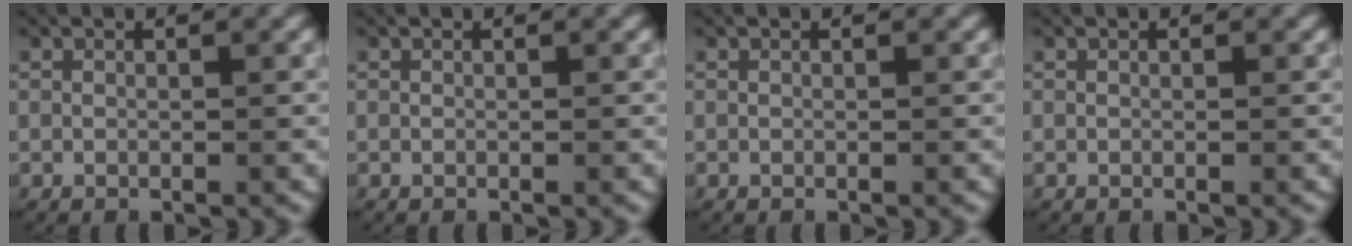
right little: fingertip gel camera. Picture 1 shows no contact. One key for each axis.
{"total": 0.0}
{"total": 0.0}
{"total": 0.0}